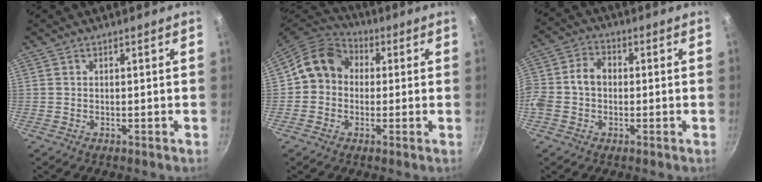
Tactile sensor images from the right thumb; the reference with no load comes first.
{"total": 10.8, "force": [0.9, 9.3, 5.5], "torque": [-0.060, 0.029, -0.008]}
{"total": 8.3, "force": [-0.6, 6.4, 5.2], "torque": [-0.086, 0.028, -0.028]}